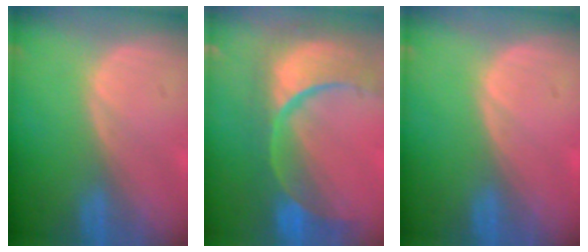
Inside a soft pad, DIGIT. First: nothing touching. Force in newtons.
{"total": 13.7, "press": 10.8, "slide": 8.4}
{"total": 0.0}